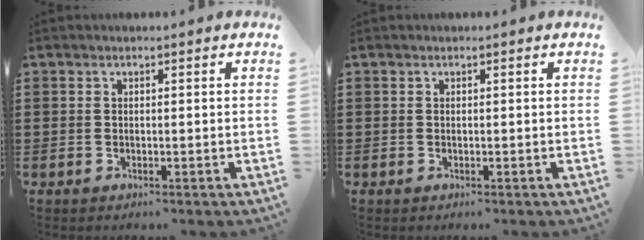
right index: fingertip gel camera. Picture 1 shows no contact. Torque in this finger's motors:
{"motor_torque": [0.97, 1.17, 0.00, 0.00]}